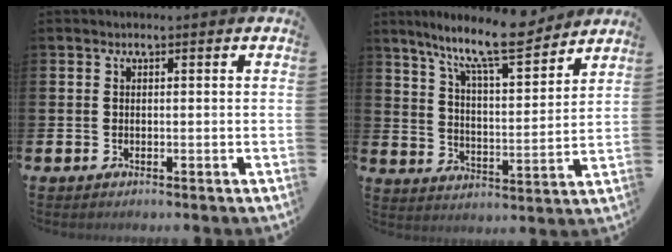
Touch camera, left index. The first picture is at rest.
{"total": 11.0, "force": [9.6, 1.4, 5.2], "torque": [-0.114, -0.054, 0.165]}